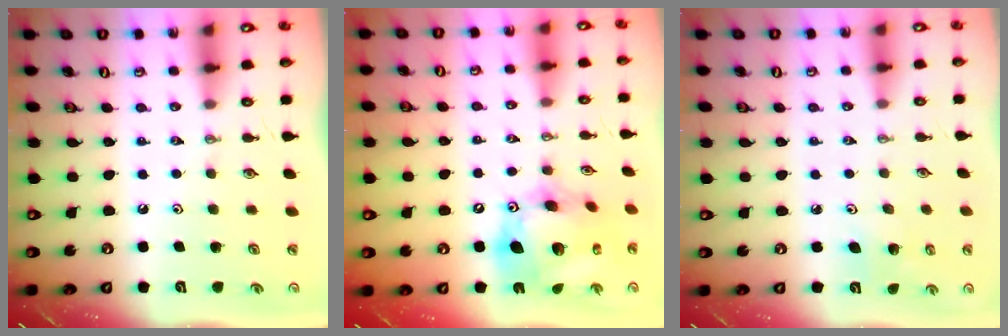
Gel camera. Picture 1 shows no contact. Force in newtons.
{"total": 18.2, "press": 18.1, "slide": 2.0}
{"total": 4.7, "press": 4.7, "slide": 0.2}